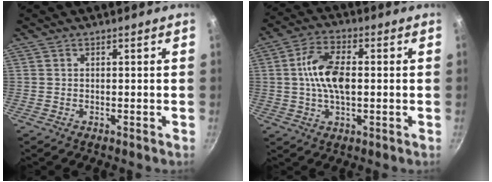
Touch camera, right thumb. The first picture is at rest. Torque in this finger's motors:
{"motor_torque": [1.48, 1.42, 1.33, 0.04, 0.13]}